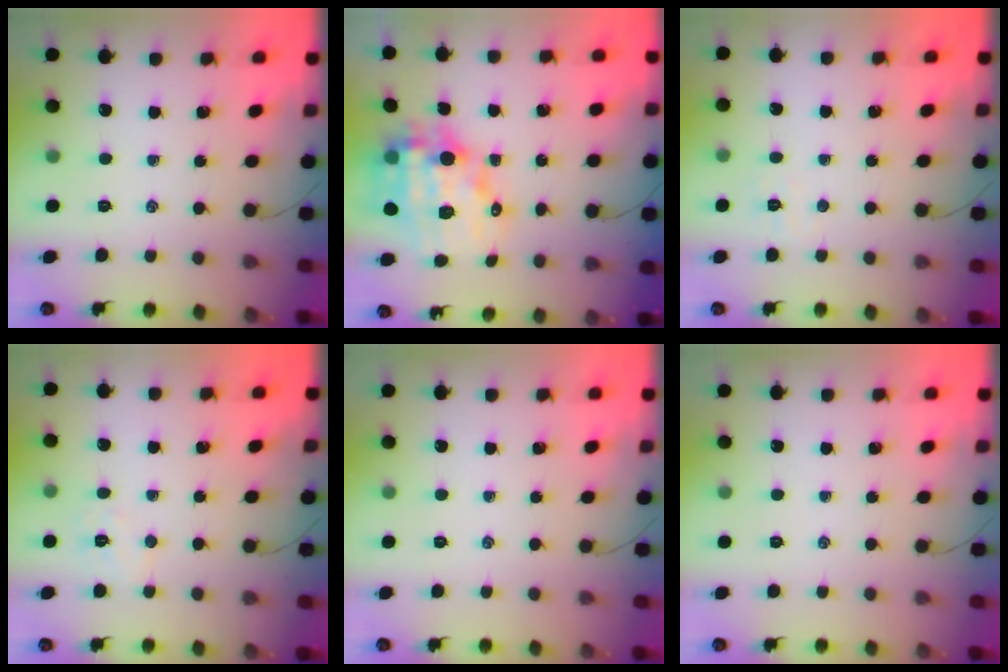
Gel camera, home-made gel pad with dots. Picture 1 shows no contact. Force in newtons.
{"total": 15.6, "press": 15.1, "slide": 3.7}
{"total": 3.8, "press": 3.7, "slide": 0.8}
{"total": 4.9, "press": 4.8, "slide": 1.0}
{"total": 0.0}
{"total": 0.0}